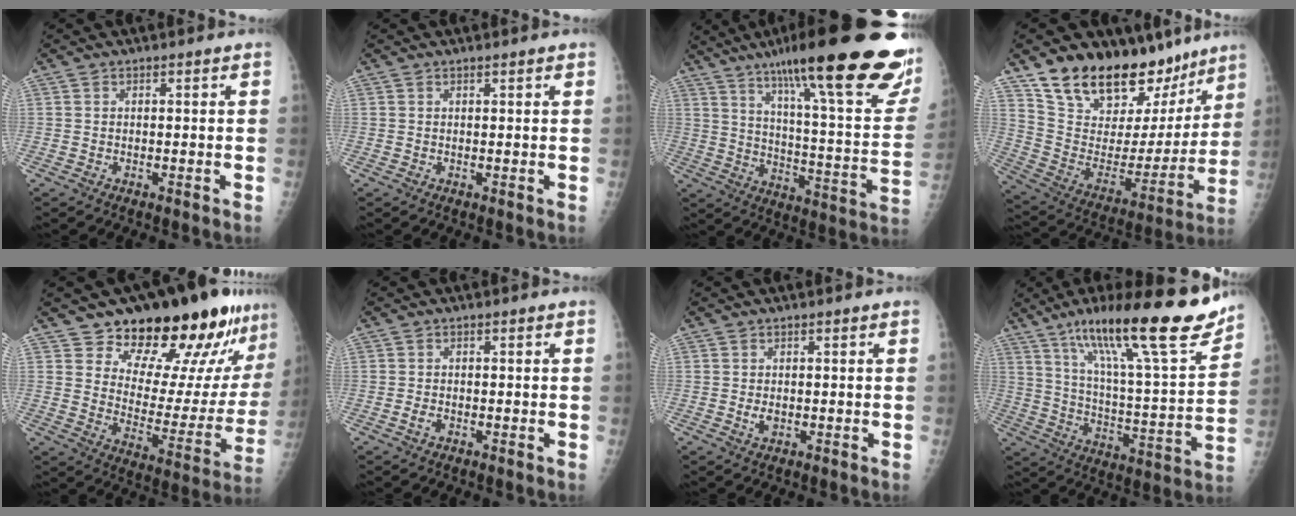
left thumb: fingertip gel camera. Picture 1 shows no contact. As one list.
[{"total": 0.7, "force": [0.6, 0.2, 0.4], "torque": [-0.005, -0.001, 0.007]}, {"total": 33.8, "force": [22.1, 6.1, 24.9], "torque": [-0.283, -0.066, 0.314]}, {"total": 24.5, "force": [19.0, 11.5, 10.4], "torque": [-0.120, -0.098, 0.307]}, {"total": 22.2, "force": [17.0, 8.2, 11.7], "torque": [-0.119, -0.114, 0.240]}, {"total": 1.4, "force": [-0.5, 0.9, 0.9], "torque": [-0.017, 0.001, -0.011]}, {"total": 1.8, "force": [0.0, 1.3, 1.2], "torque": [-0.018, -0.002, 0.002]}, {"total": 26.8, "force": [17.8, 4.8, 19.5], "torque": [-0.288, -0.055, 0.287]}]